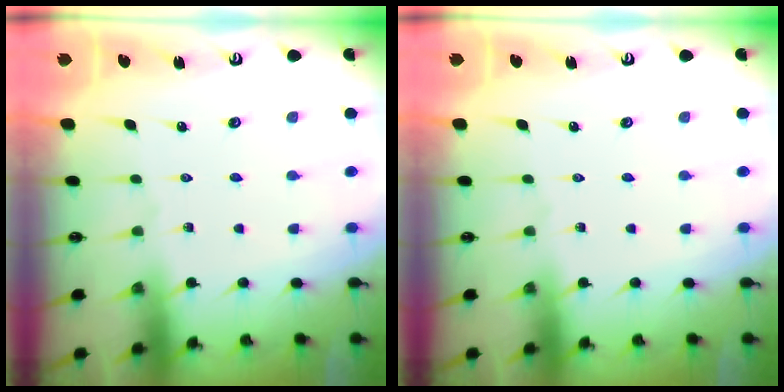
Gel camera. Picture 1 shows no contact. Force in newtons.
{"total": 0.0}